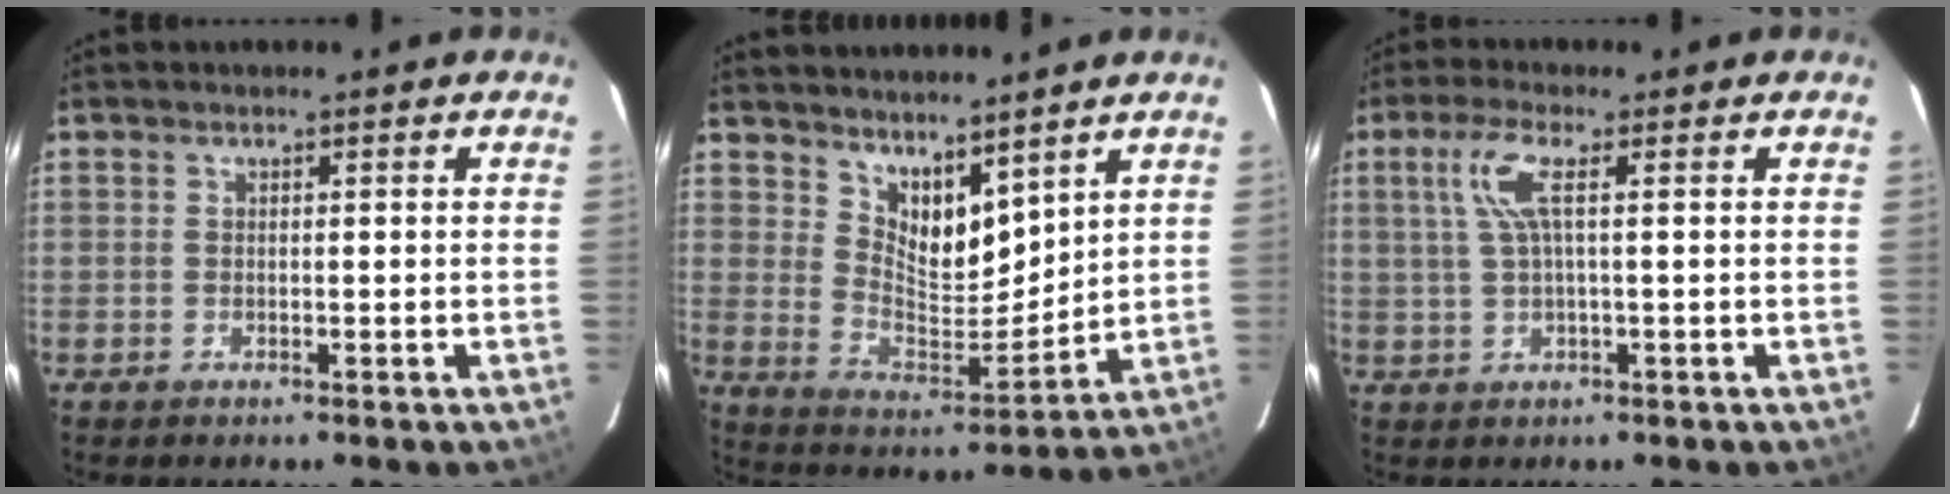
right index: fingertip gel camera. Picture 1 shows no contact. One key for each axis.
{"total": 10.4, "fx": 7.9, "fy": 4.4, "fz": 5.3, "tx": -0.083, "ty": -0.010, "tz": 0.152}
{"total": 5.3, "fx": 1.3, "fy": 0.3, "fz": 5.1, "tx": -0.106, "ty": 0.005, "tz": 0.032}